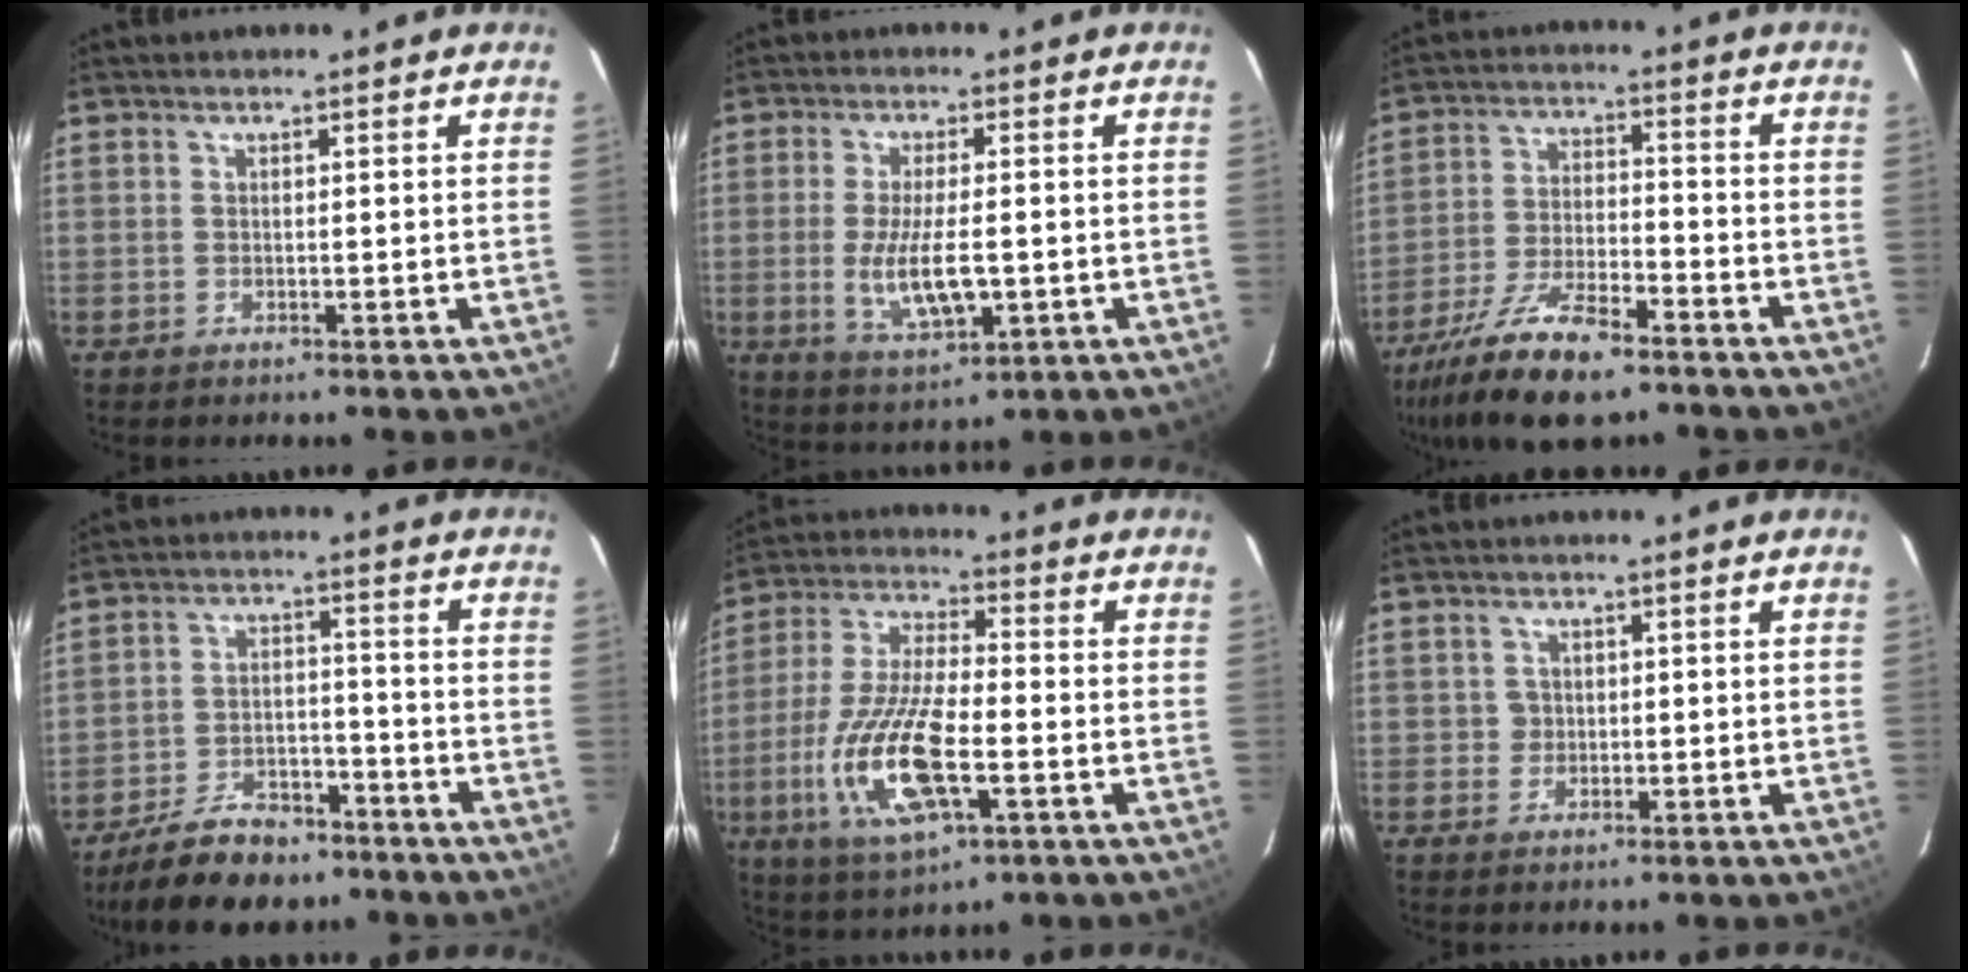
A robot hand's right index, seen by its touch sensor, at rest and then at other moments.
{"total": 9.2, "force": [-1.7, 3.0, 8.6], "torque": [-0.170, -0.016, -0.023]}
{"total": 15.2, "force": [-11.3, 4.6, 9.1], "torque": [-0.198, -0.026, -0.209]}
{"total": 12.6, "force": [-10.0, 5.9, 4.9], "torque": [-0.117, 0.013, -0.154]}
{"total": 16.6, "force": [-5.1, 5.8, 14.6], "torque": [-0.314, -0.013, -0.096]}
{"total": 1.7, "force": [0.0, 1.7, -0.1], "torque": [0.007, 0.005, 0.001]}